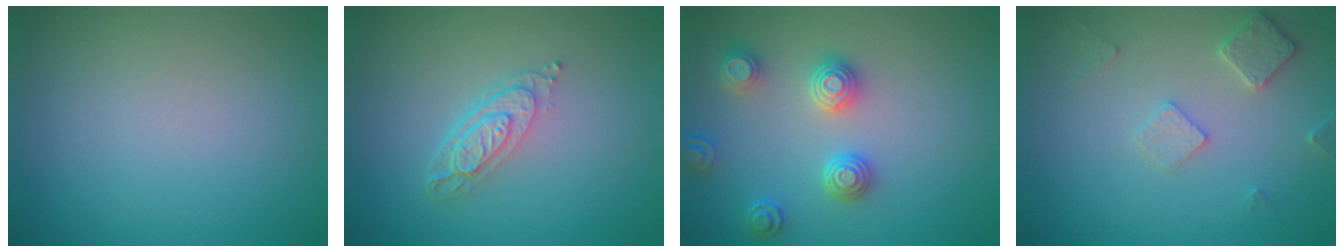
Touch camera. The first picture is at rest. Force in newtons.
{"total": 3.4, "press": 2.6, "slide": 2.2}
{"total": 3.5, "press": 3.4, "slide": 0.8}
{"total": 2.5, "press": 2.4, "slide": 0.4}